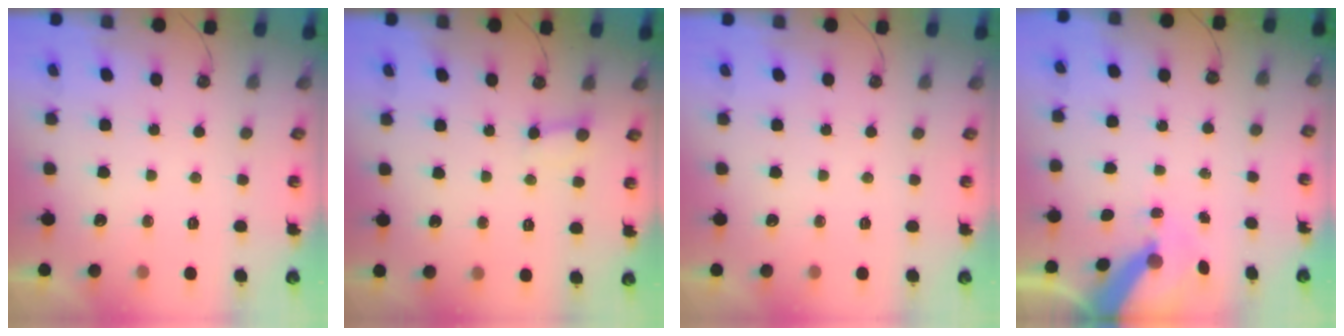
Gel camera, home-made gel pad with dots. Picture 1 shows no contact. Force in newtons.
{"total": 2.7, "press": 2.7, "slide": 0.3}
{"total": 0.0}
{"total": 8.6, "press": 8.5, "slide": 1.2}